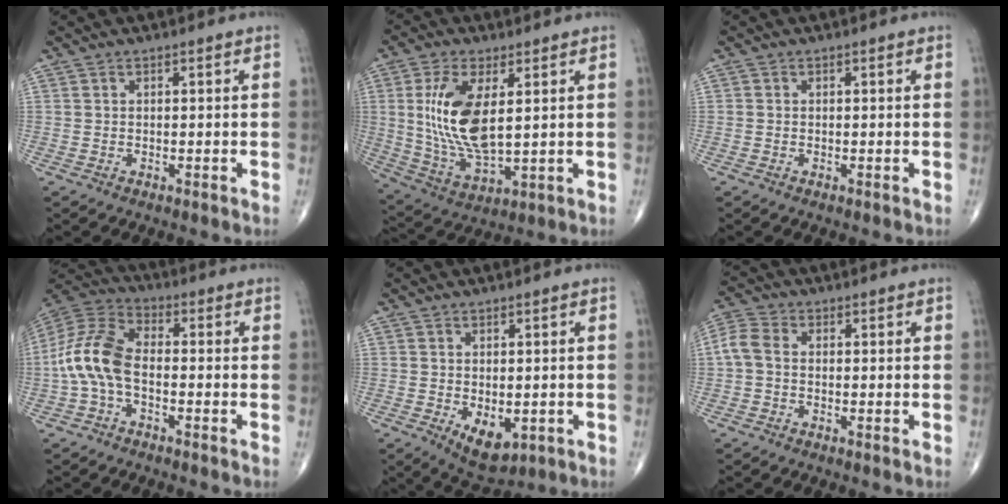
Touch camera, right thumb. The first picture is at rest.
{"total": 14.4, "force": [2.9, 6.4, 12.6], "torque": [-0.256, -0.021, 0.067]}
{"total": 0.0}
{"total": 11.6, "force": [-2.1, 6.3, 9.5], "torque": [-0.204, 0.034, -0.052]}
{"total": 6.7, "force": [-1.7, 3.9, 5.2], "torque": [-0.064, -0.010, -0.012]}
{"total": 4.7, "force": [-0.3, 3.2, 3.4], "torque": [-0.078, 0.013, -0.017]}